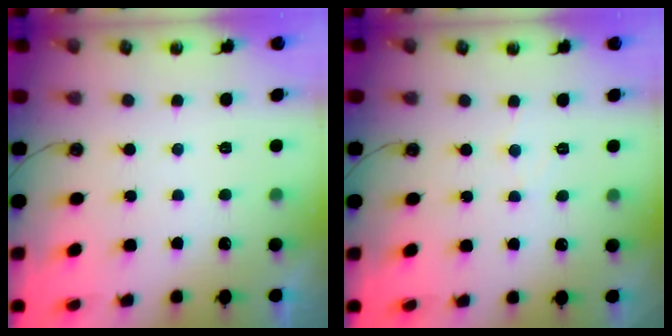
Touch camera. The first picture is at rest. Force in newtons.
{"total": 3.4, "press": 3.3, "slide": 0.5}